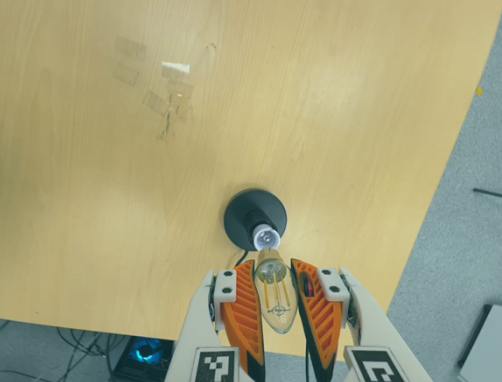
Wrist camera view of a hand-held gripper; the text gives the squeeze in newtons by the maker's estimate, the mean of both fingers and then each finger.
{"total": 20.1, "left": 21.8, "right": 18.4}